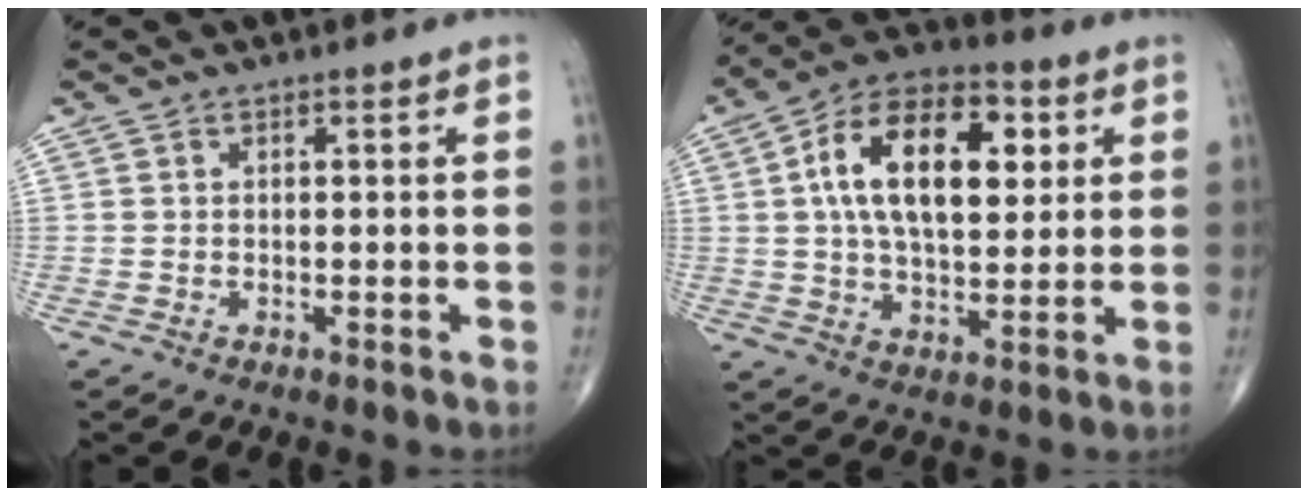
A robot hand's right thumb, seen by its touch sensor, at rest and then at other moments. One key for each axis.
{"total": 18.8, "fx": 4.4, "fy": 10.2, "fz": 15.2, "tx": -0.227, "ty": 0.009, "tz": 0.065}